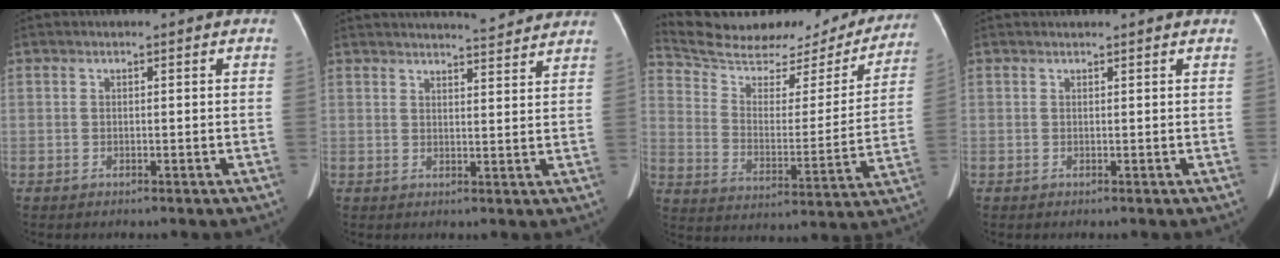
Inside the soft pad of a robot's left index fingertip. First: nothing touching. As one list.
[{"total": 7.9, "force": [7.6, 0.1, 2.3], "torque": [-0.039, 0.002, 0.089]}, {"total": 24.4, "force": [22.4, 6.2, 7.4], "torque": [-0.129, -0.023, 0.311]}, {"total": 1.6, "force": [1.5, 0.4, 0.2], "torque": [-0.010, 0.023, 0.018]}]